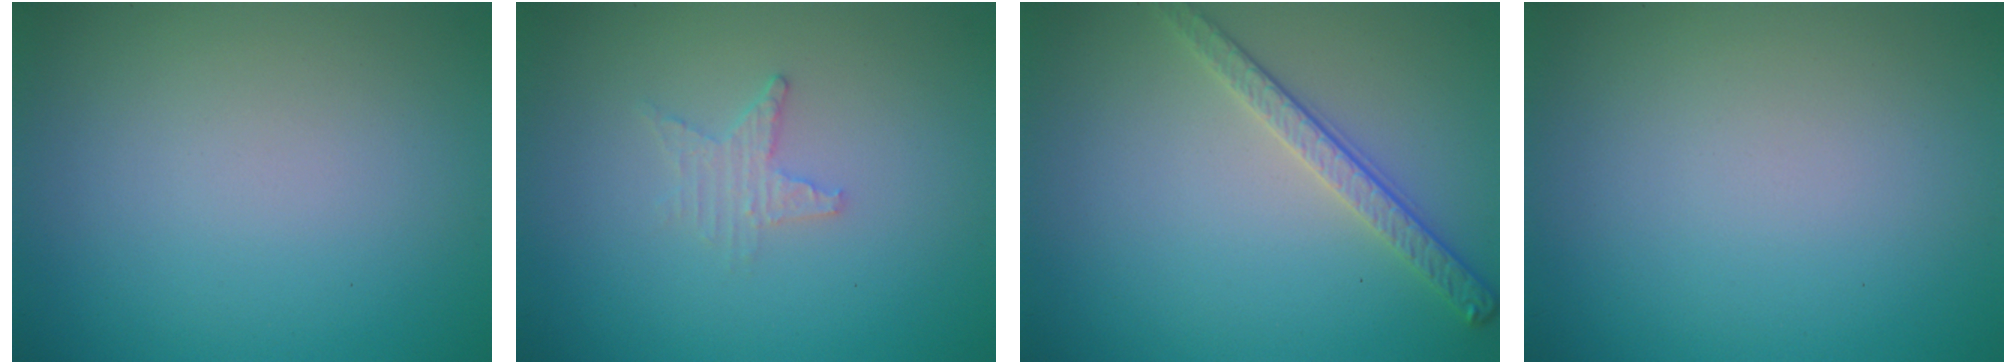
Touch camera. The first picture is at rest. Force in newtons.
{"total": 1.5, "press": 1.4, "slide": 0.3}
{"total": 2.8, "press": 2.5, "slide": 1.2}
{"total": 0.0}